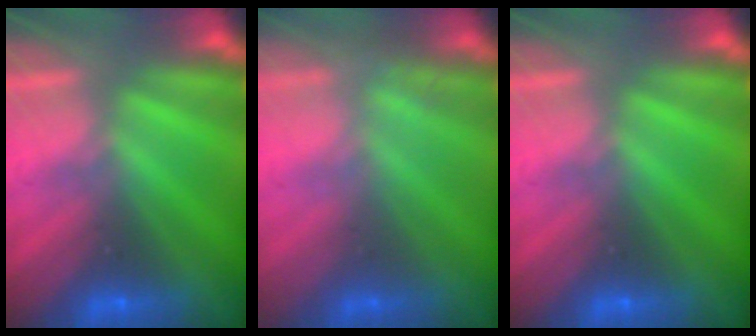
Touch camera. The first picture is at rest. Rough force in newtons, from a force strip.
{"total": 2.6}
{"total": 0.0}